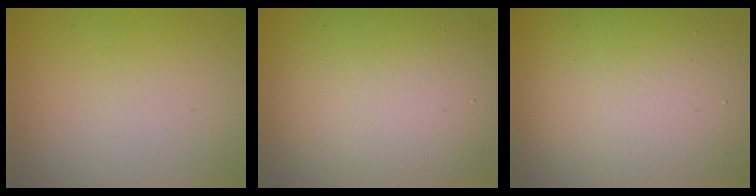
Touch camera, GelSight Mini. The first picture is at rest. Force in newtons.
{"total": 12.4, "press": 12.3, "slide": 1.4}
{"total": 13.9, "press": 13.9, "slide": 0.8}